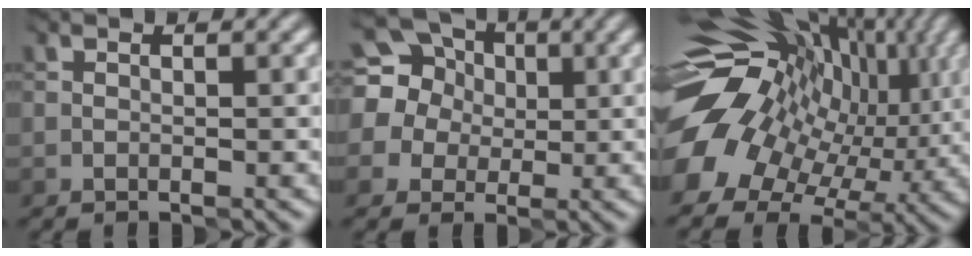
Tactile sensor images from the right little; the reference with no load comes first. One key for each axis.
{"total": 10.9, "fx": 3.1, "fy": 10.0, "fz": 3.1, "tx": -0.102, "ty": 0.043, "tz": 0.031}
{"total": 15.5, "fx": 1.9, "fy": 11.3, "fz": 10.4, "tx": -0.175, "ty": -0.009, "tz": 0.067}